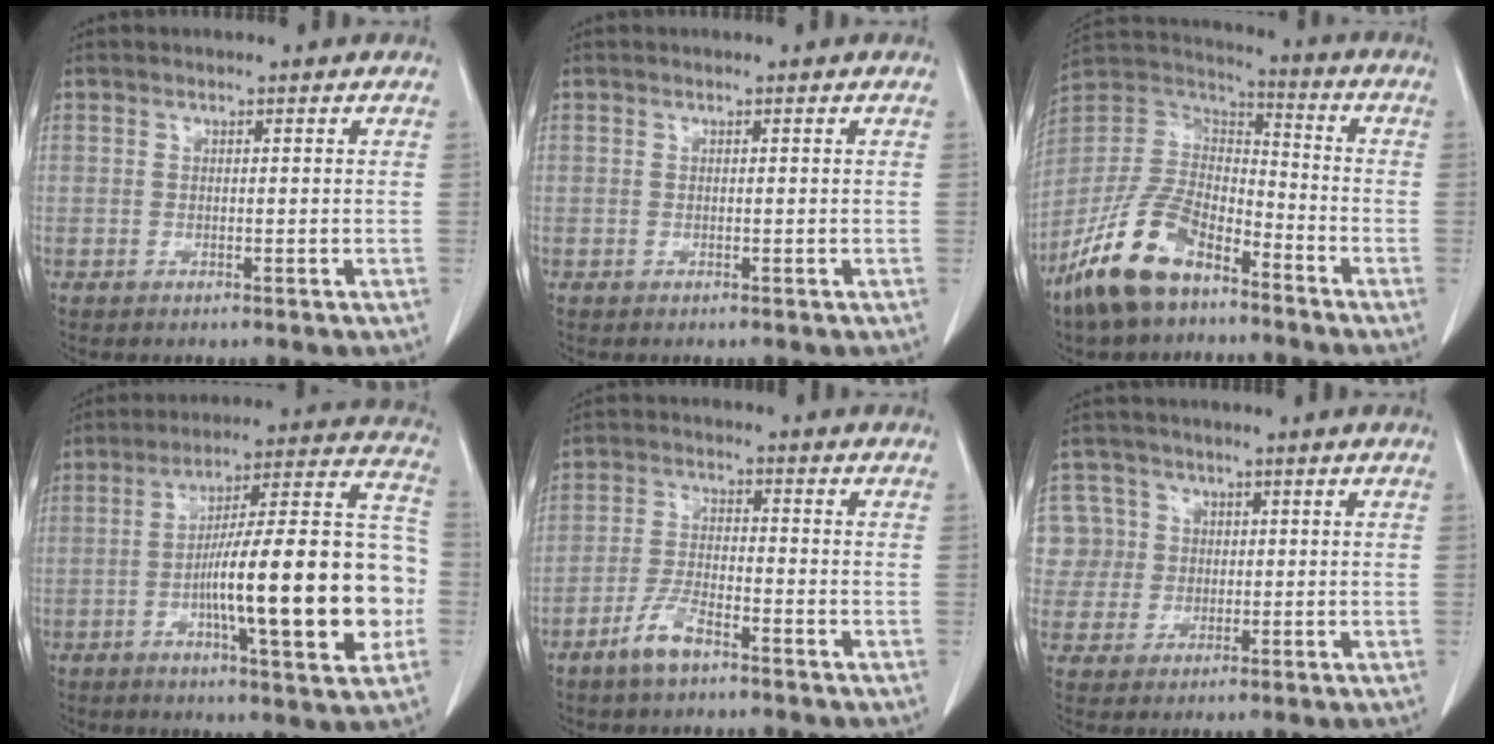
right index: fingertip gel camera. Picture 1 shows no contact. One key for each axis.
{"total": 0.0}
{"total": 15.4, "fx": -10.1, "fy": 6.8, "fz": 9.4, "tx": -0.203, "ty": 0.006, "tz": -0.199}
{"total": 23.0, "fx": -4.5, "fy": 3.3, "fz": 22.3, "tx": -0.289, "ty": 0.027, "tz": -0.066}
{"total": 5.3, "fx": -3.7, "fy": 1.4, "fz": 3.5, "tx": -0.077, "ty": -0.001, "tz": -0.073}
{"total": 8.2, "fx": 1.6, "fy": 8.0, "fz": 0.4, "tx": -0.014, "ty": 0.035, "tz": 0.042}